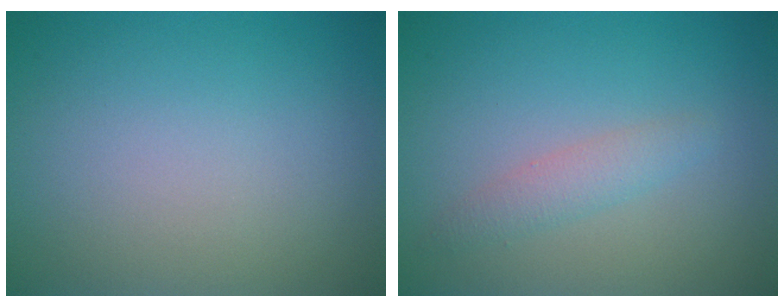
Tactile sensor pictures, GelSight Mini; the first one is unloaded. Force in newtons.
{"total": 1.7, "press": 1.7, "slide": 0.1}